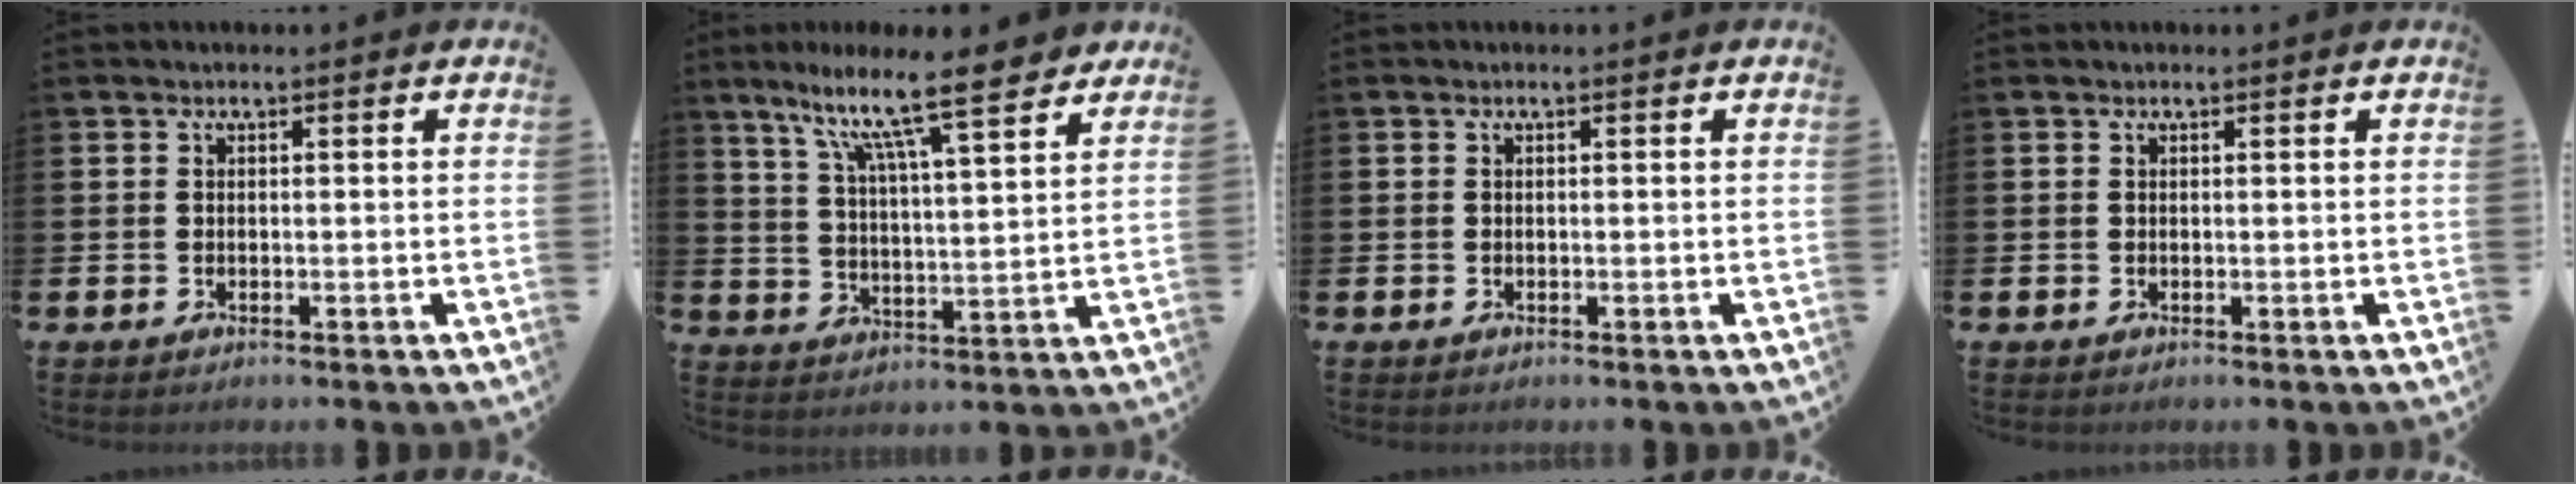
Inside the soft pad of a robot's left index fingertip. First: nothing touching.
{"total": 12.5, "force": [9.9, 2.1, 7.3], "torque": [-0.144, -0.063, 0.162]}
{"total": 0.0}
{"total": 0.0}